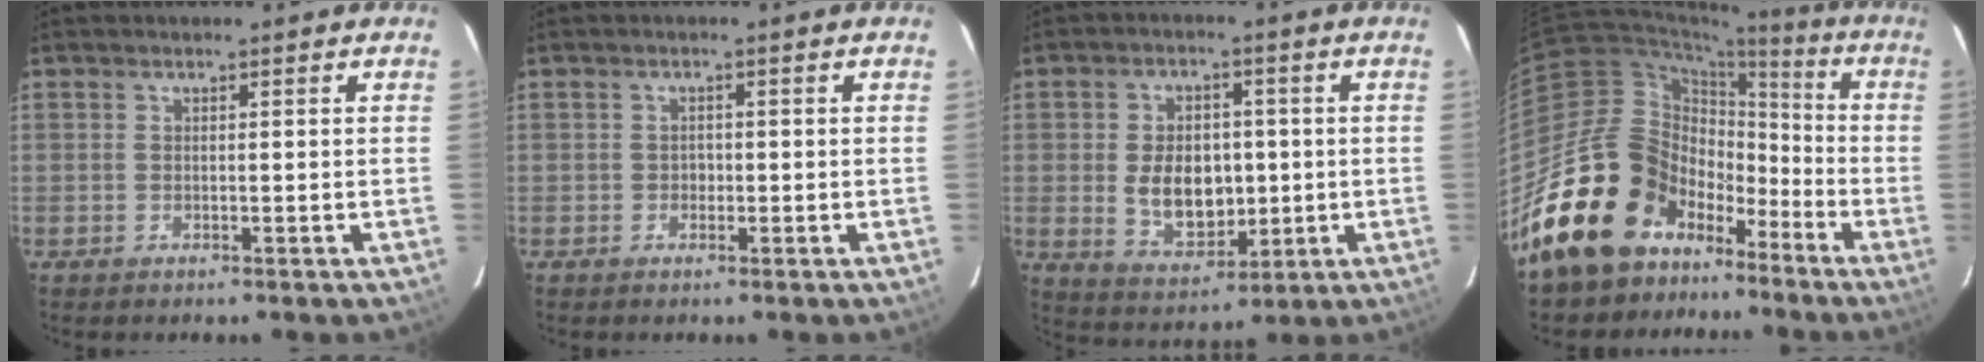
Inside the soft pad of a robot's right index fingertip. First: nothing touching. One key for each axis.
{"total": 1.1, "fx": -0.4, "fy": 1.0, "fz": 0.1, "tx": 0.001, "ty": 0.003, "tz": -0.005}
{"total": 10.3, "fx": -0.3, "fy": 7.0, "fz": 7.5, "tx": -0.146, "ty": -0.001, "tz": 0.012}
{"total": 20.2, "fx": -12.8, "fy": 14.2, "fz": 6.4, "tx": -0.152, "ty": 0.051, "tz": -0.206}